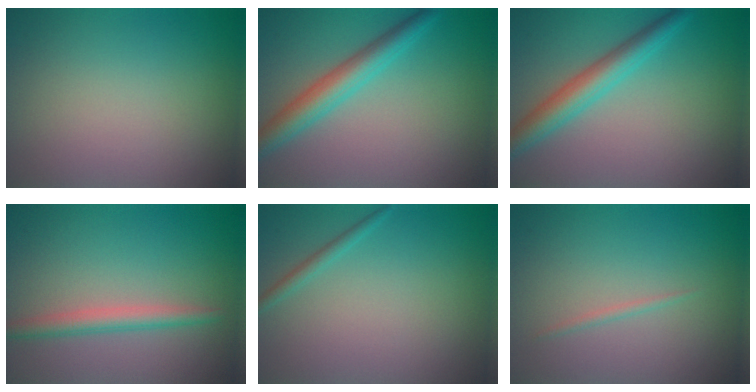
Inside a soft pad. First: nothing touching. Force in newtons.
{"total": 4.2, "press": 4.2, "slide": 0.1}
{"total": 4.2, "press": 4.2, "slide": 0.1}
{"total": 2.4, "press": 2.4, "slide": 0.1}
{"total": 1.1, "press": 1.1, "slide": 0.1}
{"total": 0.6, "press": 0.6, "slide": 0.0}